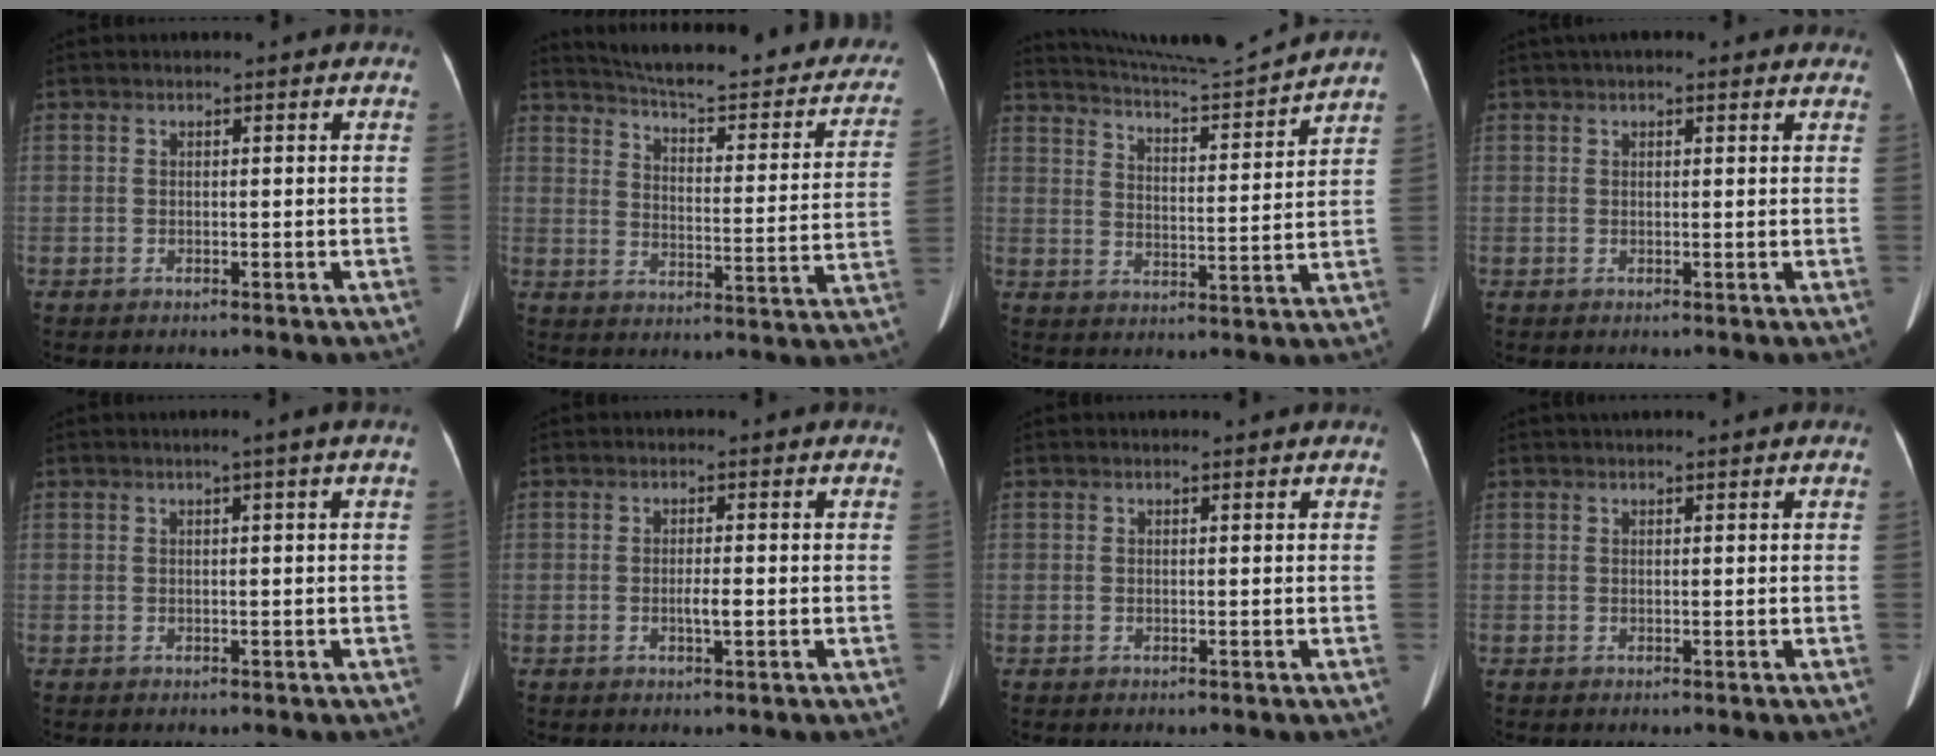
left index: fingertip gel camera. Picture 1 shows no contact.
{"total": 26.9, "force": [23.0, 5.6, 12.8], "torque": [-0.175, -0.039, 0.275]}
{"total": 12.9, "force": [12.4, -2.2, 2.5], "torque": [-0.054, -0.031, 0.190]}
{"total": 5.5, "force": [4.2, 1.7, 3.2], "torque": [-0.041, 0.036, 0.056]}
{"total": 1.3, "force": [0.5, -0.6, 1.0], "torque": [-0.021, -0.002, 0.016]}
{"total": 1.6, "force": [-0.3, 0.1, 1.5], "torque": [-0.029, -0.002, -0.005]}
{"total": 1.8, "force": [1.7, 0.3, 0.5], "torque": [-0.011, 0.011, 0.018]}
{"total": 3.4, "force": [3.0, 0.5, 1.6], "torque": [-0.017, 0.033, 0.041]}